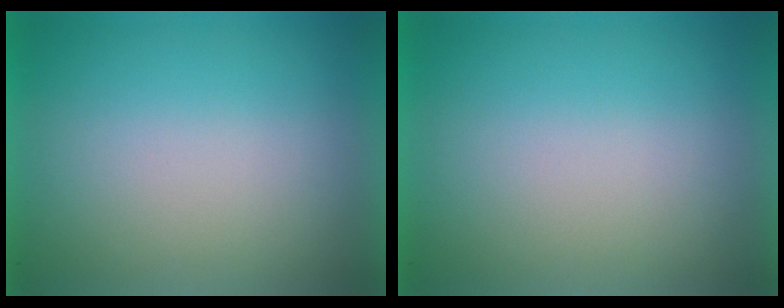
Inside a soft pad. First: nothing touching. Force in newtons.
{"total": 0.0}